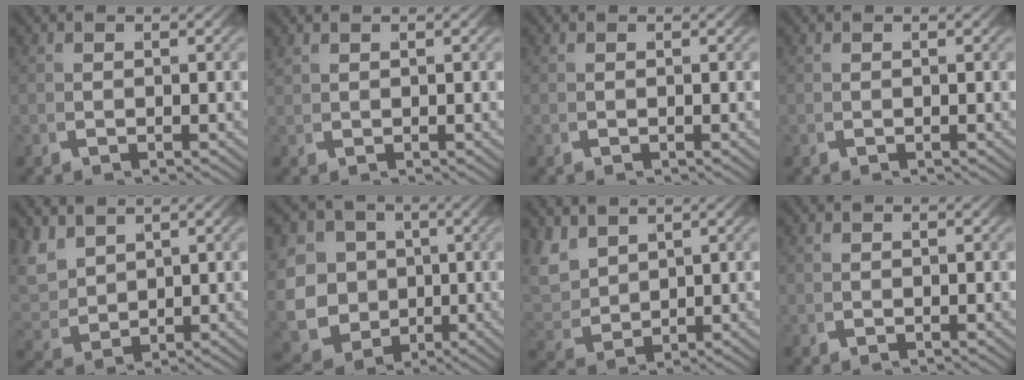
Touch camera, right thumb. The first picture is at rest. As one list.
[{"total": 0.9, "force": [0.8, -0.4, 0.1], "torque": [0.001, 0.008, 0.019]}, {"total": 0.0}, {"total": 0.0}, {"total": 4.3, "force": [1.7, 2.9, 2.6], "torque": [-0.072, -0.007, 0.044]}, {"total": 16.6, "force": [-3.0, 14.4, 7.6], "torque": [-0.189, -0.066, -0.049]}, {"total": 4.7, "force": [1.6, 3.3, 2.9], "torque": [-0.081, -0.010, 0.041]}, {"total": 0.0}]